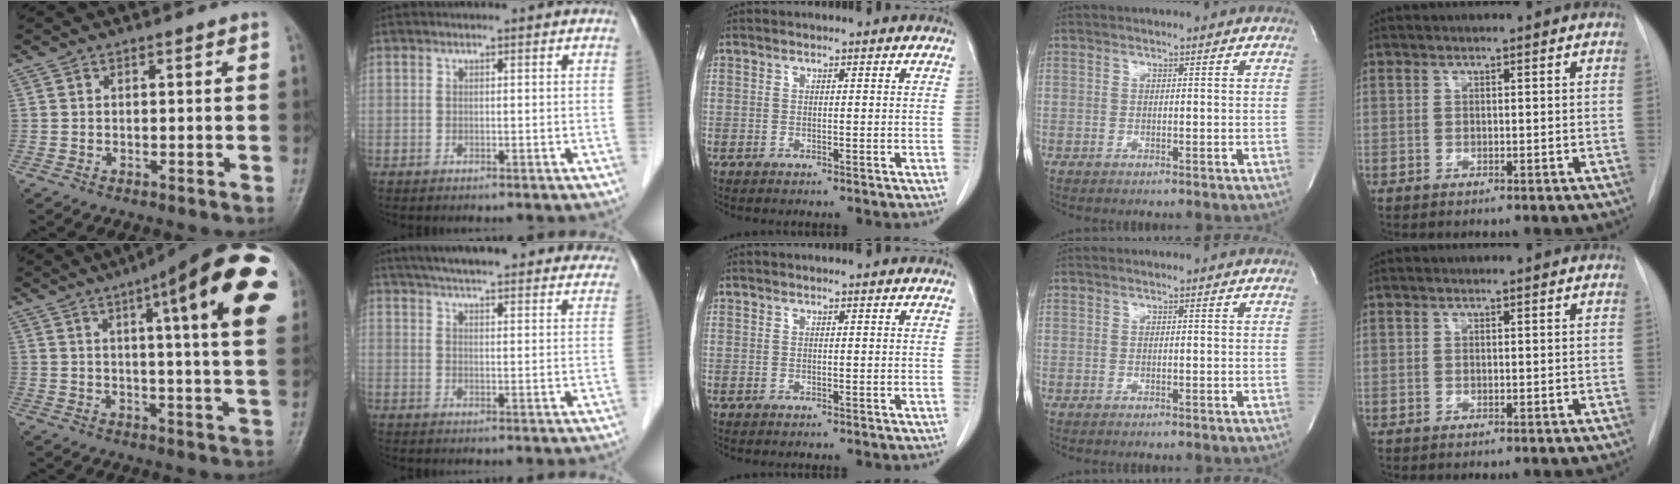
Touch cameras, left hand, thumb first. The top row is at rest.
{"thumb": {"total": 23.7, "force": [9.3, 4.3, 21.4], "torque": [-0.250, -0.009, 0.116]}, "index": {"total": 29.0, "force": [25.9, 5.1, 11.9], "torque": [-0.186, -0.024, 0.311]}}